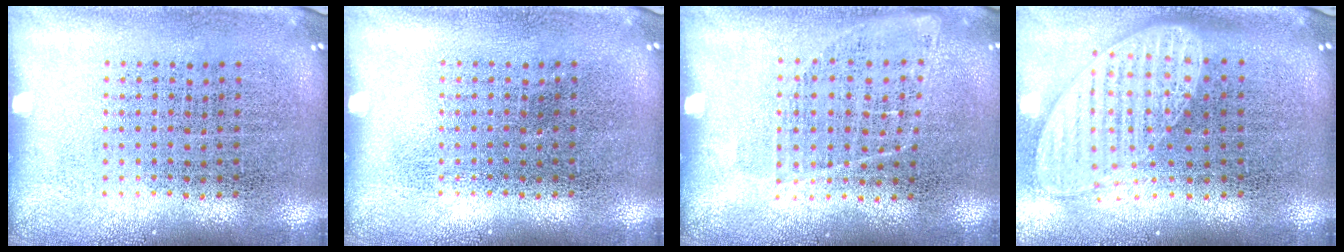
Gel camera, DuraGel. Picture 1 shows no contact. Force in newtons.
{"total": 0.0}
{"total": 1.0, "press": 0.8, "slide": 0.6}
{"total": 1.8, "press": 1.5, "slide": 1.0}